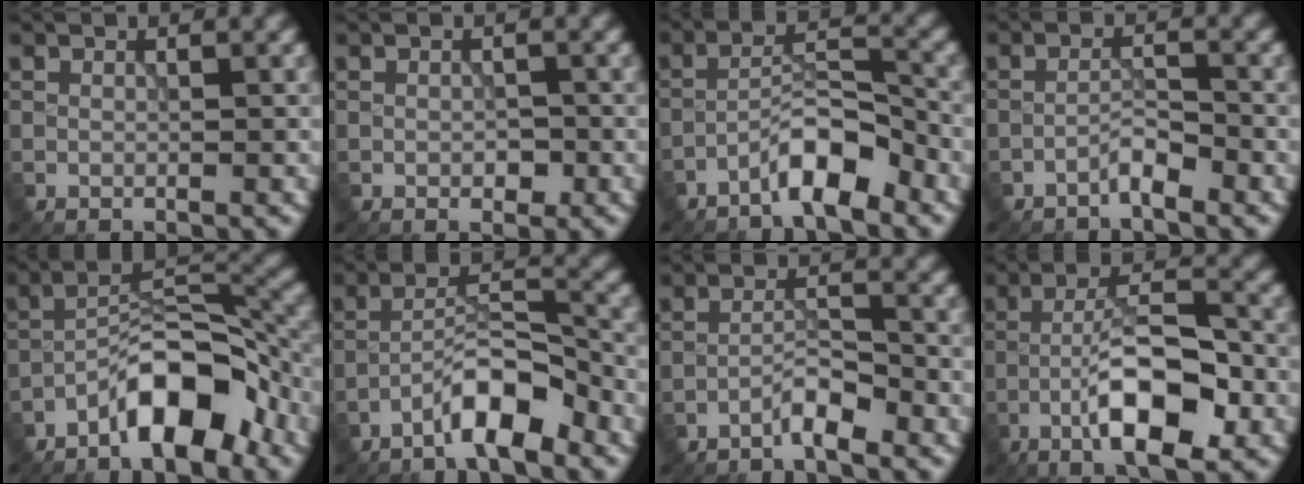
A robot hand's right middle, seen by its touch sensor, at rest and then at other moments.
{"total": 1.2, "force": [-0.3, 0.7, 0.9], "torque": [-0.012, -0.002, -0.005]}
{"total": 4.5, "force": [-3.2, 0.9, 3.1], "torque": [-0.053, 0.017, -0.063]}
{"total": 1.8, "force": [-1.5, 0.1, 1.0], "torque": [-0.016, 0.008, -0.031]}
{"total": 8.2, "force": [-5.1, 2.8, 5.8], "torque": [-0.079, 0.021, -0.093]}
{"total": 5.2, "force": [-3.5, 1.1, 3.6], "torque": [-0.060, 0.017, -0.069]}
{"total": 2.4, "force": [-1.9, 0.2, 1.4], "torque": [-0.023, 0.010, -0.040]}
{"total": 8.4, "force": [-3.6, 2.4, 7.2], "torque": [-0.118, 0.017, -0.067]}